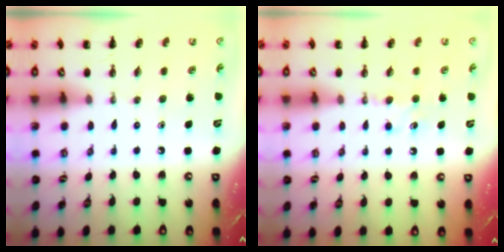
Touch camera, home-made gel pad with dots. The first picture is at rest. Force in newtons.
{"total": 5.7, "press": 5.5, "slide": 1.5}